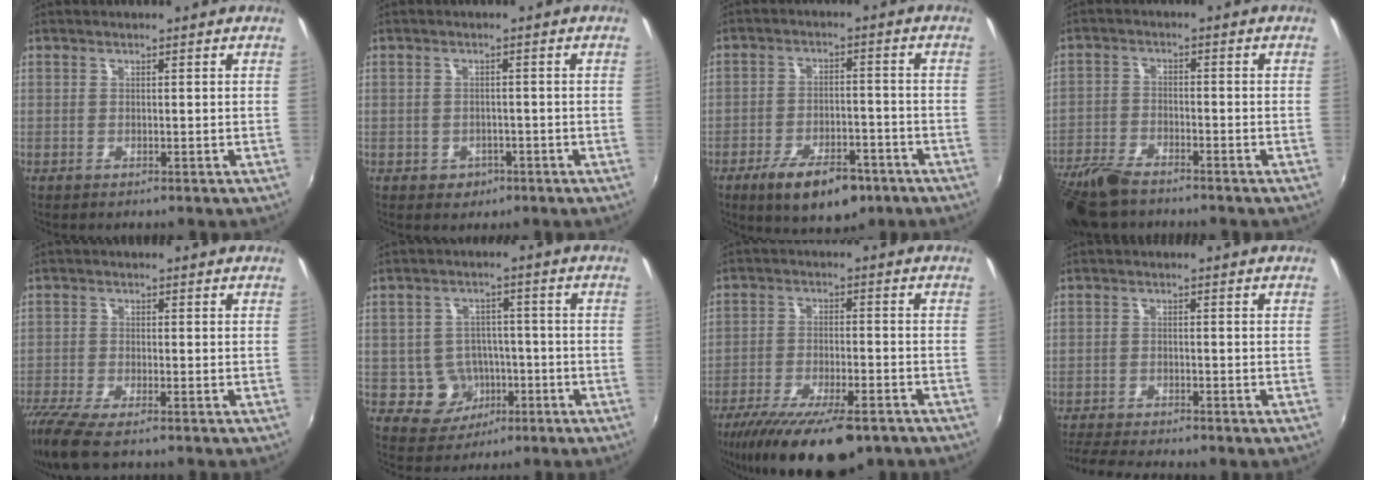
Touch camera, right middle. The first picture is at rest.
{"total": 3.1, "force": [-1.3, 2.7, 0.8], "torque": [-0.021, -0.001, -0.015]}
{"total": 12.0, "force": [-7.6, 5.1, 7.7], "torque": [-0.150, -0.010, -0.114]}
{"total": 9.8, "force": [-8.2, 2.9, 4.5], "torque": [-0.121, -0.022, -0.161]}
{"total": 9.7, "force": [-7.6, 1.9, 5.8], "torque": [-0.144, -0.046, -0.142]}
{"total": 6.9, "force": [-2.4, 6.3, 1.6], "torque": [-0.045, 0.016, -0.021]}
{"total": 18.2, "force": [-13.1, 5.5, 11.3], "torque": [-0.217, -0.054, -0.206]}
{"total": 7.6, "force": [-6.9, 0.9, 3.0], "torque": [-0.078, -0.023, -0.115]}